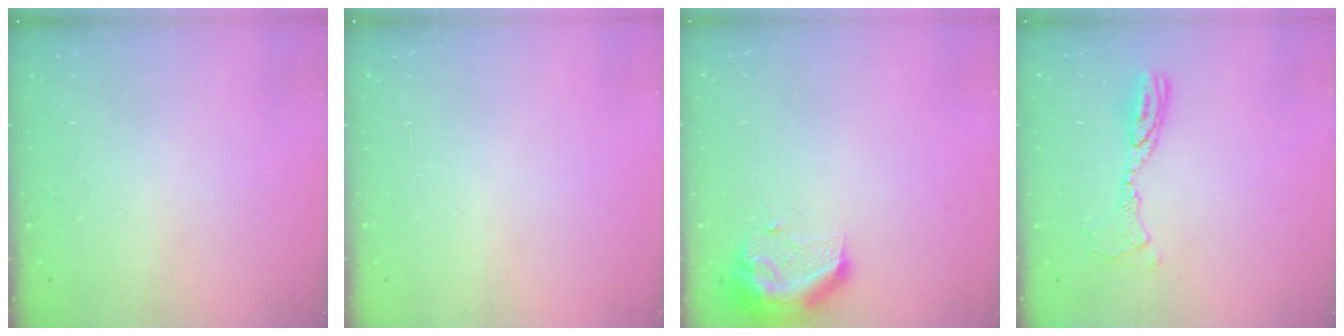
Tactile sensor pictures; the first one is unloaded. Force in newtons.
{"total": 0.0}
{"total": 11.1, "press": 11.0, "slide": 1.2}
{"total": 10.6, "press": 10.6, "slide": 0.9}